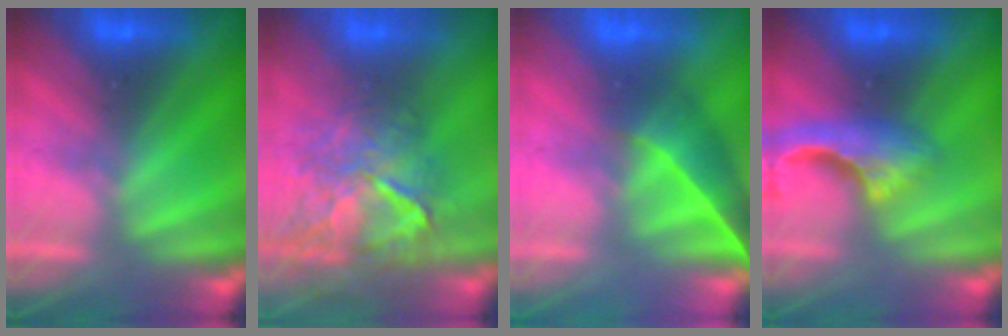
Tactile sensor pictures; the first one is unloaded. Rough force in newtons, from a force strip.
{"total": 8.3}
{"total": 4.1}
{"total": 5.3}